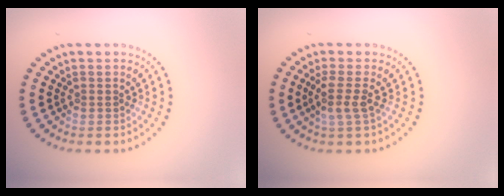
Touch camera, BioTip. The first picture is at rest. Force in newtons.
{"total": 2.1, "press": 1.7, "slide": 1.3}